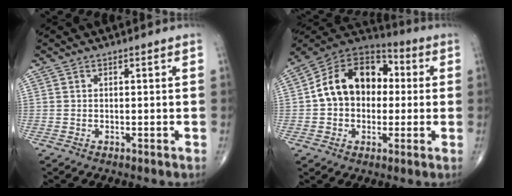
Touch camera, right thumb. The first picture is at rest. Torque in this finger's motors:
{"motor_torque": [2.03, 1.96, 1.27, -0.32, 0.21]}